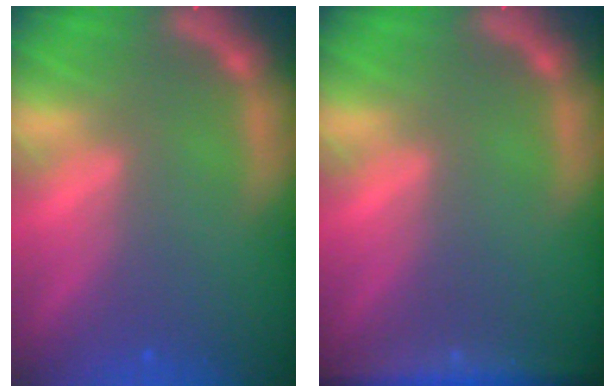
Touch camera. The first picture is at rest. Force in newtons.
{"total": 5.0}